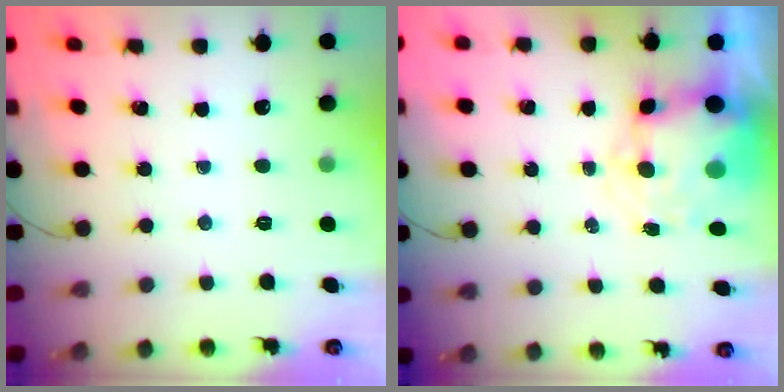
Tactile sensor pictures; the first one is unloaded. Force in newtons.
{"total": 8.6, "press": 8.4, "slide": 2.0}